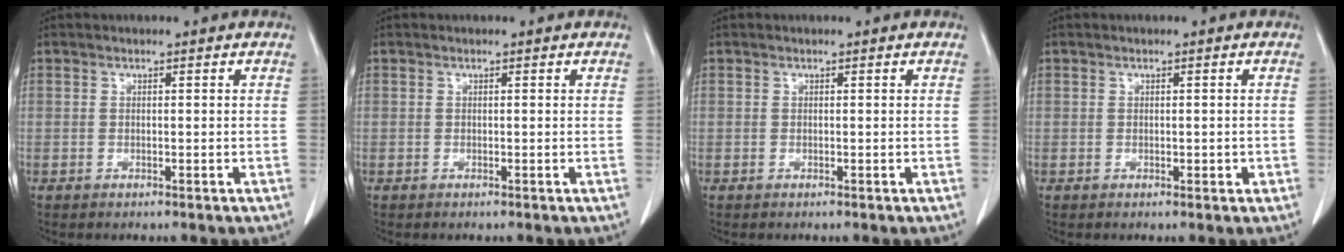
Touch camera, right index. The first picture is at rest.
{"total": 0.0}
{"total": 0.0}
{"total": 1.2, "force": [-0.3, 0.7, 0.9], "torque": [-0.012, 0.004, 0.001]}